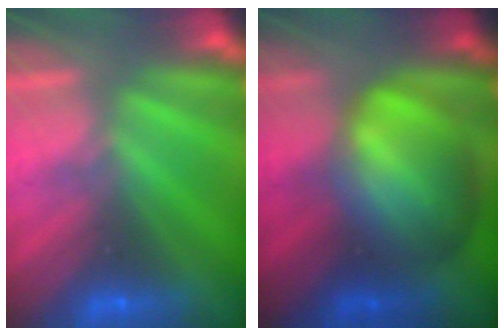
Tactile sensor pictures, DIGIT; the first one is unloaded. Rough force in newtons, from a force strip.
{"total": 8.3}